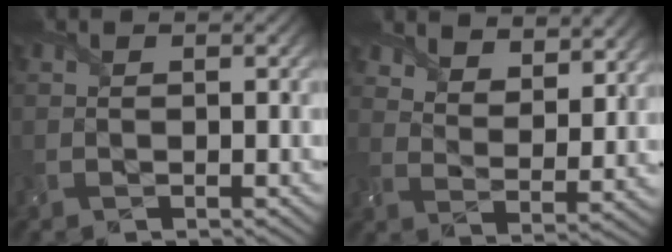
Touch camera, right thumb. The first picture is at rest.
{"total": 6.9, "force": [6.1, 2.4, 2.3], "torque": [-0.050, -0.005, 0.114]}